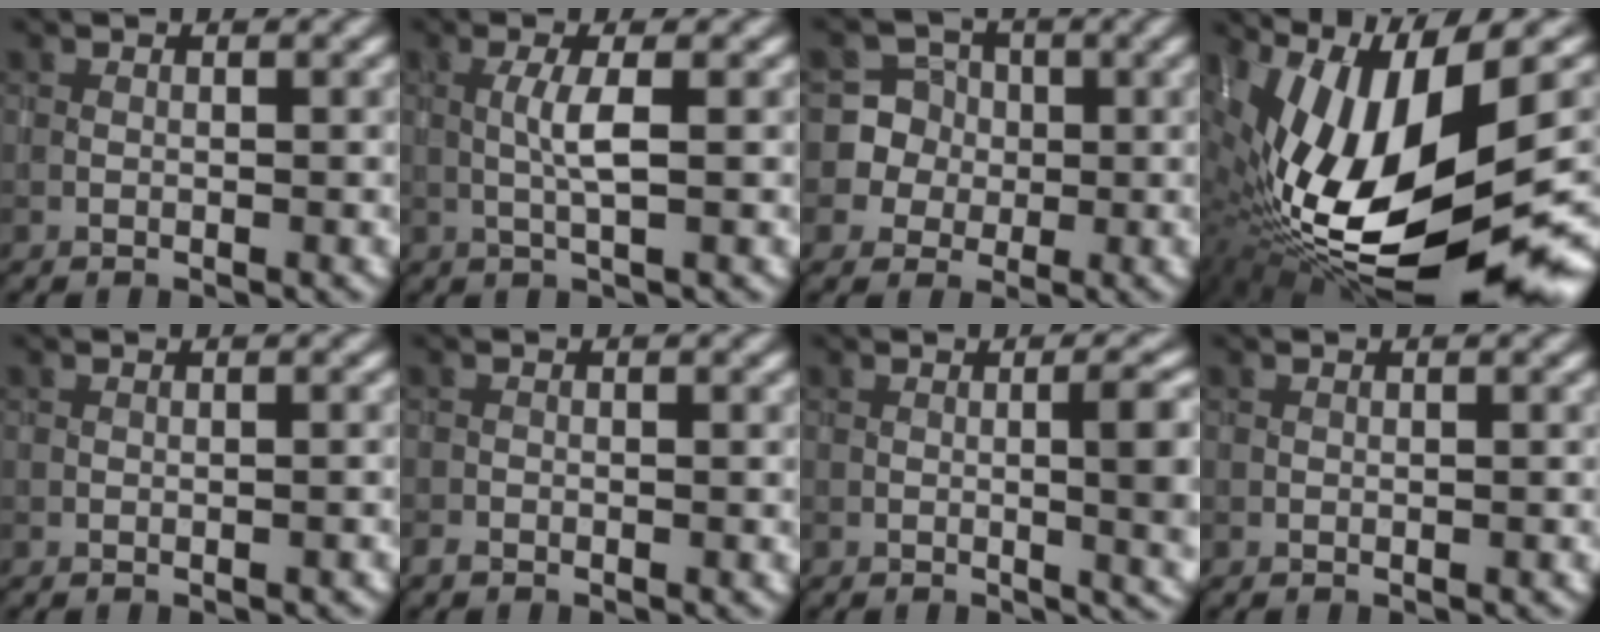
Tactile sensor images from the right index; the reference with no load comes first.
{"total": 2.2, "force": [0.3, 0.0, 2.2], "torque": [-0.050, 0.003, 0.004]}
{"total": 5.4, "force": [-0.1, 5.4, 0.4], "torque": [0.007, 0.018, -0.011]}
{"total": 16.9, "force": [-1.6, 5.2, 16.0], "torque": [-0.283, -0.018, -0.017]}
{"total": 0.5, "force": [-0.4, 0.2, 0.2], "torque": [-0.005, -0.001, -0.004]}
{"total": 0.9, "force": [-0.8, 0.4, 0.1], "torque": [0.000, -0.001, -0.017]}
{"total": 5.7, "force": [-0.3, 1.8, 5.5], "torque": [-0.067, -0.005, 0.001]}
{"total": 0.0}